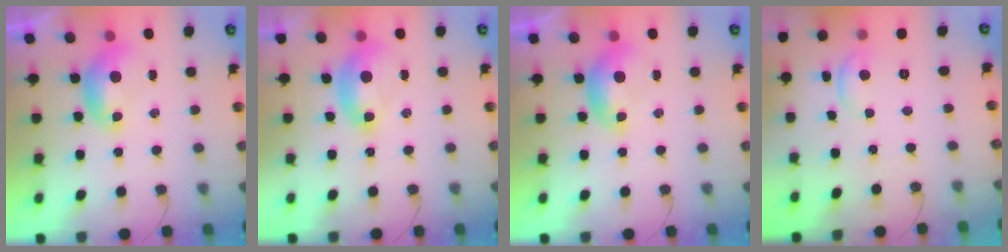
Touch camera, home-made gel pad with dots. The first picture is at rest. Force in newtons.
{"total": 2.6, "press": 2.6, "slide": 0.6}
{"total": 0.0}
{"total": 1.8, "press": 1.8, "slide": 0.4}